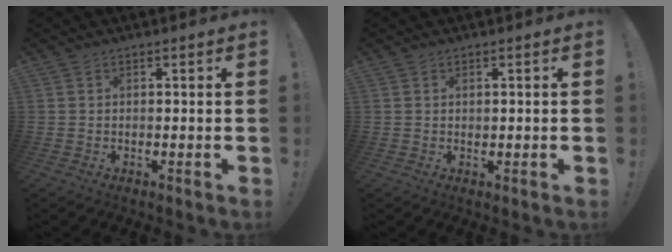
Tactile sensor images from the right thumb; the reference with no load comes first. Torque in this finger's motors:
{"motor_torque": [-0.28, -0.06, -0.16, 0.08, 0.06]}